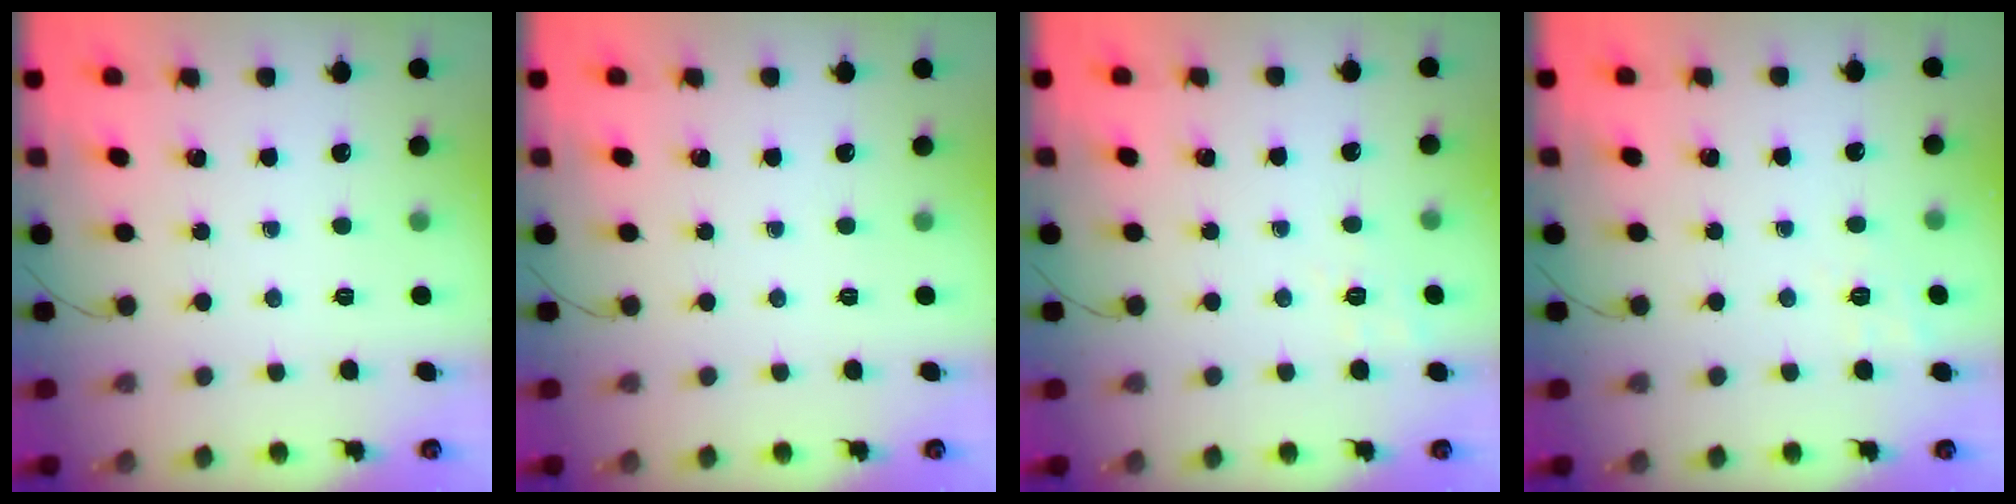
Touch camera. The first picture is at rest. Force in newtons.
{"total": 0.0}
{"total": 1.7, "press": 0.1, "slide": 1.7}
{"total": 1.8, "press": 0.4, "slide": 1.8}